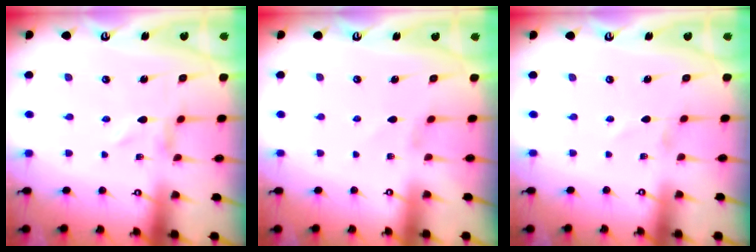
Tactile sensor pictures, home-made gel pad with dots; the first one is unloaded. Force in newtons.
{"total": 0.7, "press": 0.6, "slide": 0.4}
{"total": 0.0}